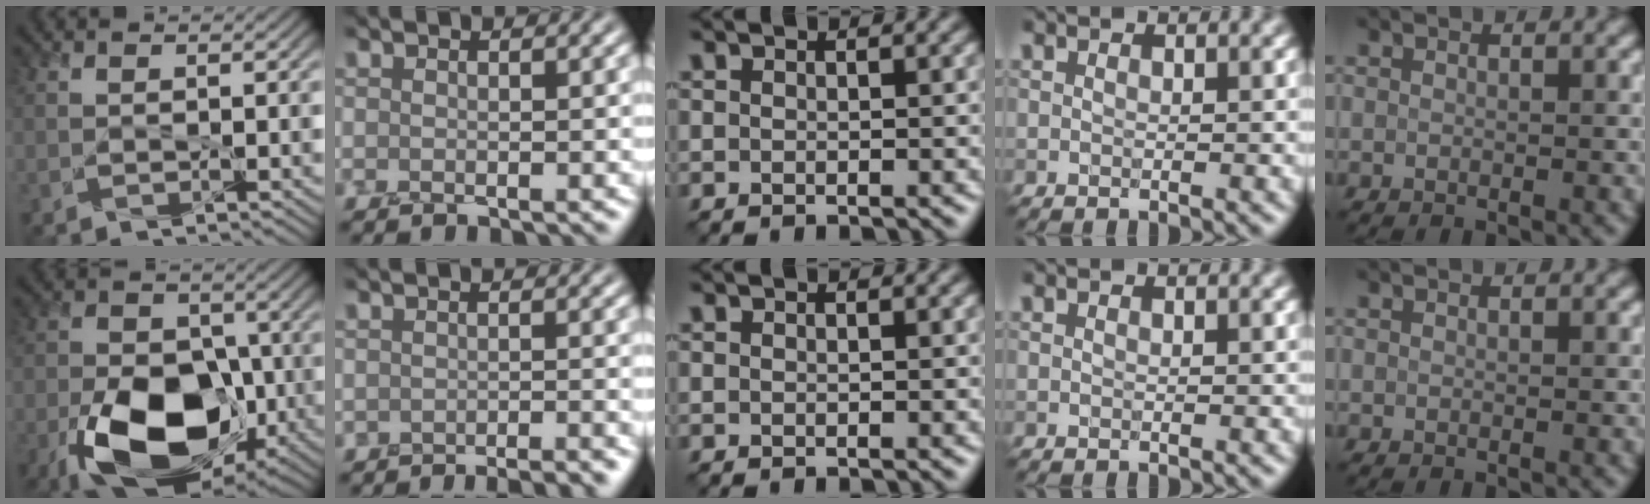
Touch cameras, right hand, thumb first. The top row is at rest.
{"thumb": {"total": 16.4, "force": [-6.8, 9.6, 11.4], "torque": [-0.196, -0.033, -0.126]}, "index": {"total": 2.9, "force": [-2.7, 0.4, 1.1], "torque": [0.010, 0.010, -0.029]}}